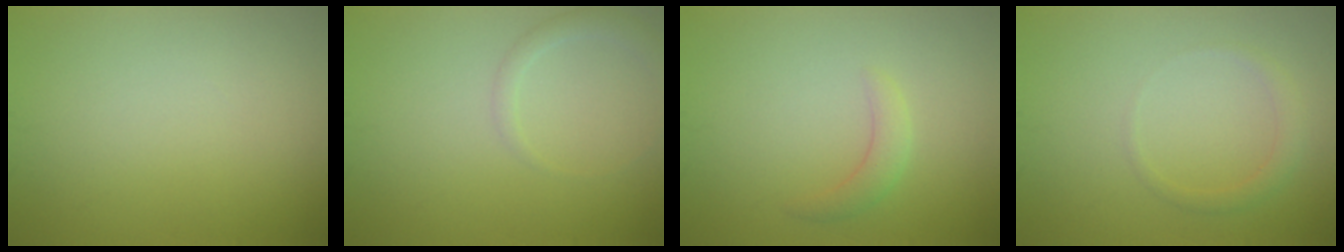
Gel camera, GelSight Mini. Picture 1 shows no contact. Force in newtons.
{"total": 1.5, "press": 1.5, "slide": 0.1}
{"total": 1.6, "press": 1.6, "slide": 0.1}
{"total": 1.4, "press": 1.4, "slide": 0.1}